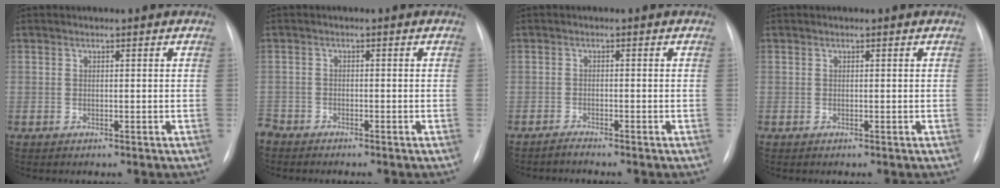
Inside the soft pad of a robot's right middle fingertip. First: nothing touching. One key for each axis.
{"total": 3.1, "fx": -2.9, "fy": 1.0, "fz": 0.3, "tx": -0.005, "ty": -0.006, "tz": -0.056}
{"total": 1.2, "fx": -1.1, "fy": -0.2, "fz": 0.0, "tx": -0.003, "ty": -0.005, "tz": -0.020}
{"total": 0.0}